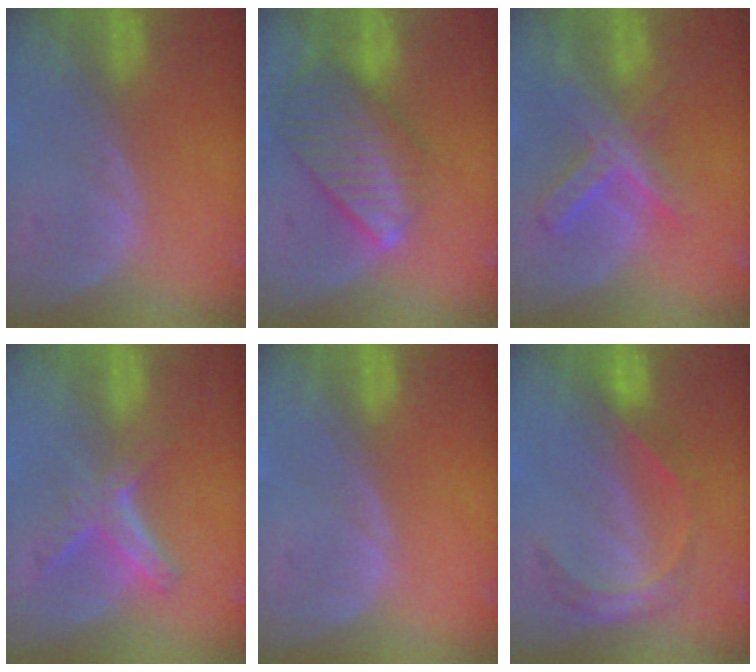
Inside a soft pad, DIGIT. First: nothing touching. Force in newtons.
{"total": 9.5, "press": 8.3, "slide": 4.6}
{"total": 7.4, "press": 6.2, "slide": 4.0}
{"total": 5.8, "press": 5.2, "slide": 2.5}
{"total": 0.0}
{"total": 5.6, "press": 4.8, "slide": 2.9}